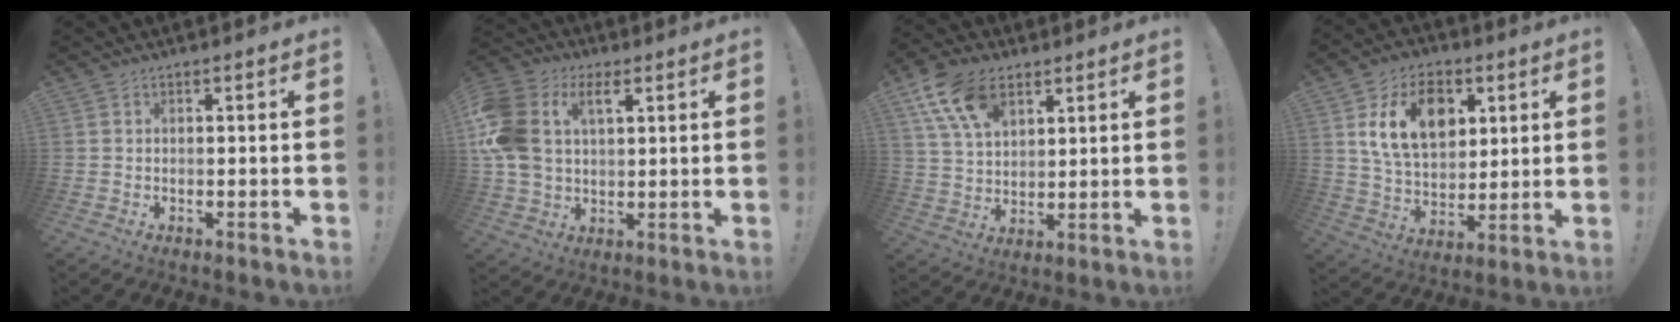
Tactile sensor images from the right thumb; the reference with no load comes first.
{"total": 14.5, "force": [5.0, 10.0, 9.2], "torque": [-0.203, -0.016, 0.095]}
{"total": 14.6, "force": [7.9, 8.9, 8.4], "torque": [-0.152, -0.018, 0.154]}
{"total": 17.3, "force": [6.5, 12.1, 10.6], "torque": [-0.158, -0.016, 0.123]}